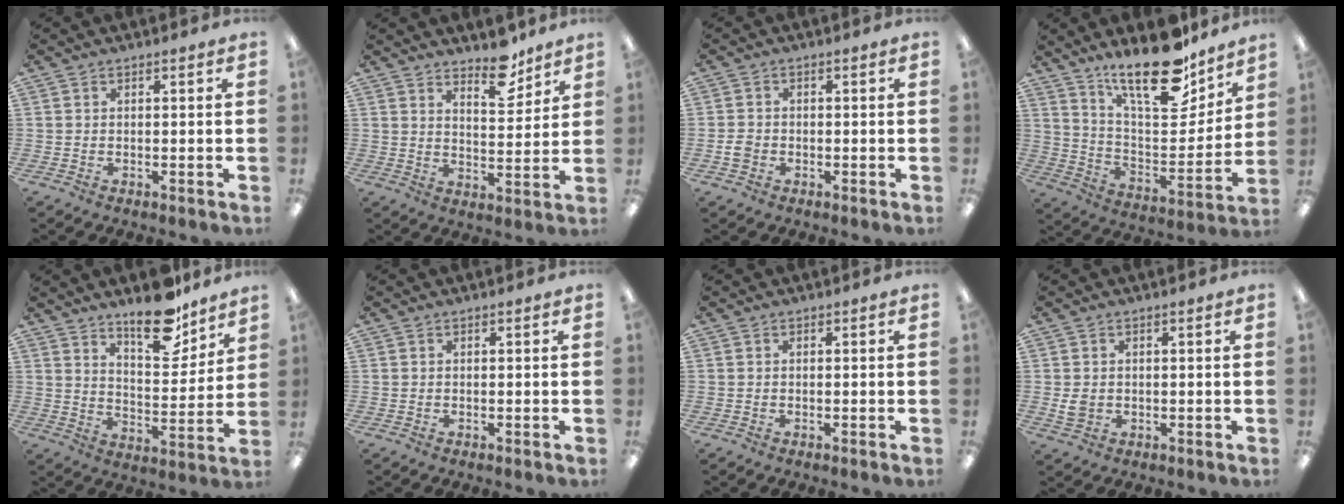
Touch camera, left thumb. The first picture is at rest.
{"total": 8.8, "force": [7.1, 3.3, 4.0], "torque": [-0.034, -0.052, 0.119]}
{"total": 2.5, "force": [-0.7, 2.0, 1.4], "torque": [-0.024, 0.006, -0.012]}
{"total": 21.2, "force": [16.2, 6.9, 11.8], "torque": [-0.188, -0.113, 0.275]}
{"total": 15.1, "force": [11.9, 5.7, 7.4], "torque": [-0.093, -0.082, 0.206]}
{"total": 0.0}
{"total": 0.0}
{"total": 3.2, "force": [0.4, 2.5, 2.0], "torque": [-0.022, -0.001, 0.004]}